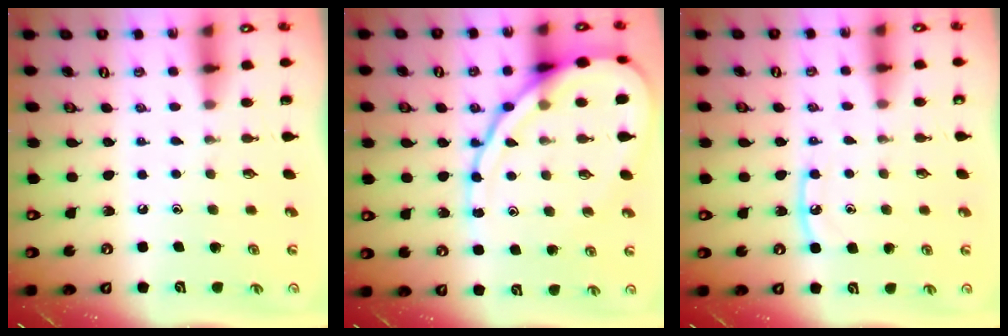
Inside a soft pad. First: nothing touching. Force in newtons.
{"total": 15.6, "press": 15.4, "slide": 1.8}
{"total": 7.2, "press": 7.2, "slide": 0.7}